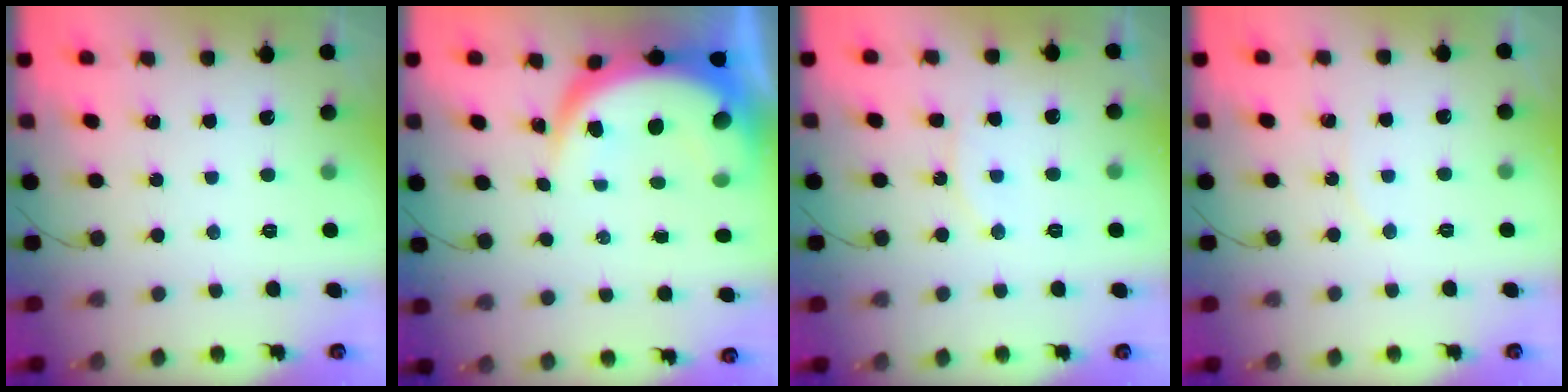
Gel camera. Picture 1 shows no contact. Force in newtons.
{"total": 11.8, "press": 11.7, "slide": 1.3}
{"total": 6.8, "press": 6.8, "slide": 0.5}
{"total": 3.9, "press": 3.9, "slide": 0.6}